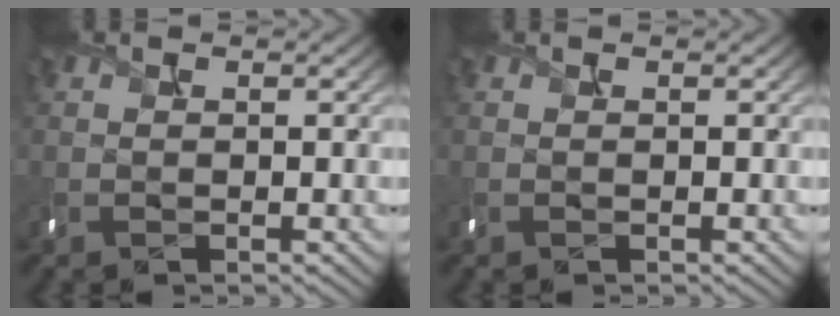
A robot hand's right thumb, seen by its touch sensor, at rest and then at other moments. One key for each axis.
{"total": 0.0}